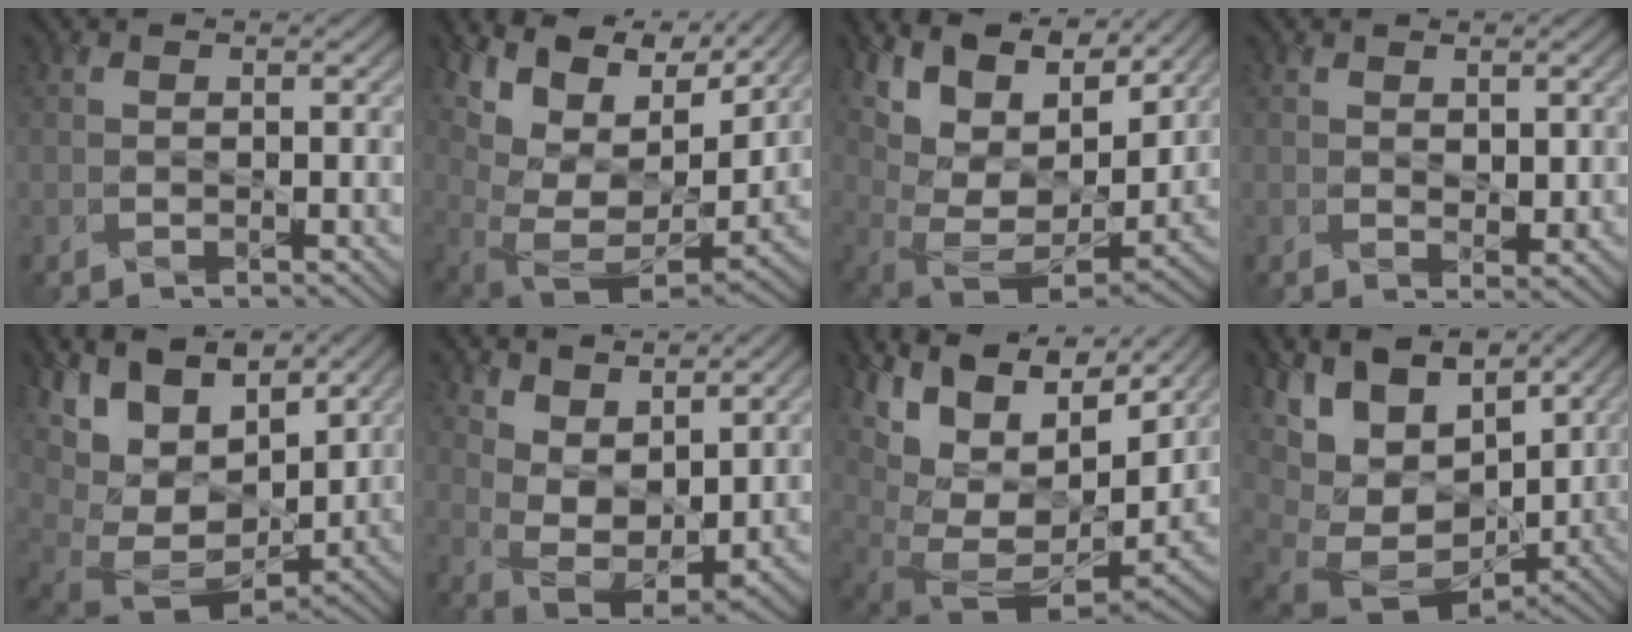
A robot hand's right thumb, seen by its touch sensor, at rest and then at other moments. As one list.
[{"total": 15.2, "force": [9.4, 6.9, 9.8], "torque": [-0.216, 0.030, 0.154]}, {"total": 16.6, "force": [10.2, 7.6, 10.7], "torque": [-0.232, 0.042, 0.165]}, {"total": 1.9, "force": [0.9, 1.1, 1.3], "torque": [-0.025, -0.007, 0.021]}, {"total": 14.9, "force": [6.2, 9.0, 10.1], "torque": [-0.233, 0.021, 0.133]}, {"total": 8.0, "force": [5.5, 3.5, 4.6], "torque": [-0.101, -0.004, 0.104]}, {"total": 17.8, "force": [7.9, 10.2, 12.2], "torque": [-0.253, 0.031, 0.165]}, {"total": 13.7, "force": [3.4, 9.0, 9.7], "torque": [-0.220, 0.005, 0.094]}]